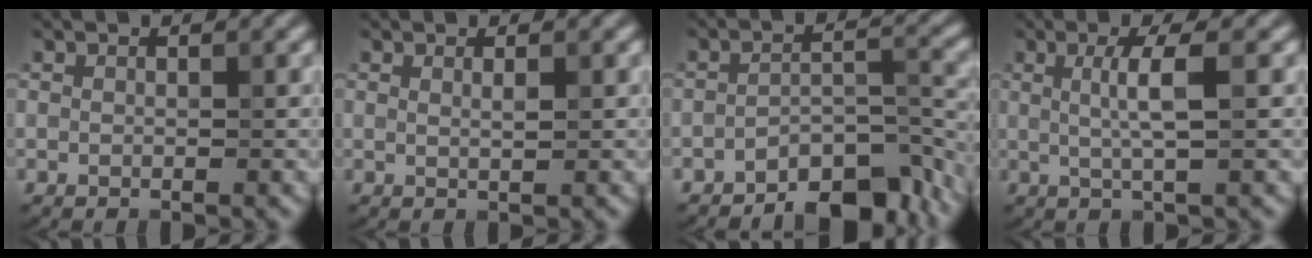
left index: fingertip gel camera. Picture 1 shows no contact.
{"total": 0.9, "force": [0.4, 0.3, 0.8], "torque": [-0.009, 0.001, 0.005]}
{"total": 7.5, "force": [-5.5, 2.6, 4.3], "torque": [-0.055, 0.005, -0.088]}
{"total": 3.4, "force": [0.4, 0.6, 3.3], "torque": [-0.056, 0.002, 0.005]}